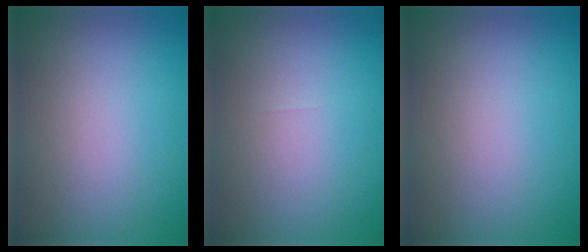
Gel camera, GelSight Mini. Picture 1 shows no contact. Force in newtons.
{"total": 0.0}
{"total": 0.0}